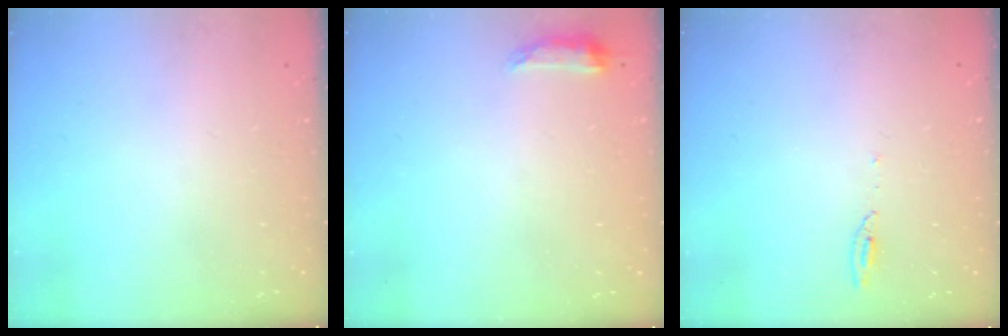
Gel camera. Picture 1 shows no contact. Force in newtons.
{"total": 6.6, "press": 6.6, "slide": 0.6}
{"total": 4.1, "press": 4.0, "slide": 0.7}